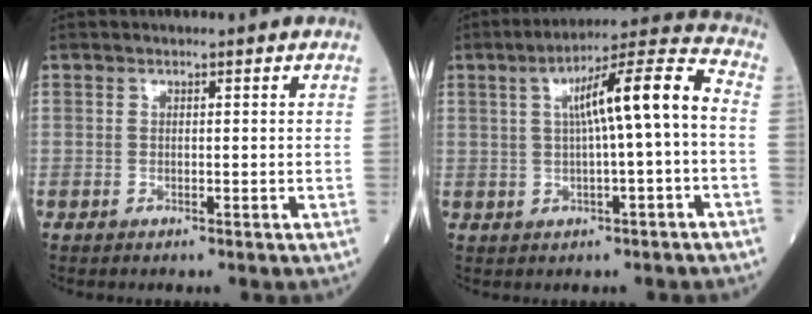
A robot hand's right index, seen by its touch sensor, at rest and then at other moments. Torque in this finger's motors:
{"motor_torque": [1.24, -0.26, 0.67, 0.20]}